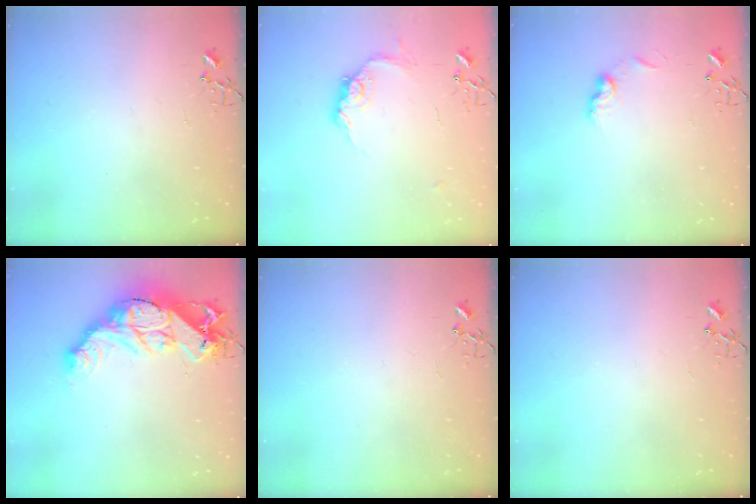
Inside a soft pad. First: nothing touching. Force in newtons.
{"total": 11.2, "press": 11.2, "slide": 0.3}
{"total": 7.5, "press": 7.5, "slide": 0.2}
{"total": 21.5, "press": 21.4, "slide": 1.7}
{"total": 0.0}
{"total": 0.0}